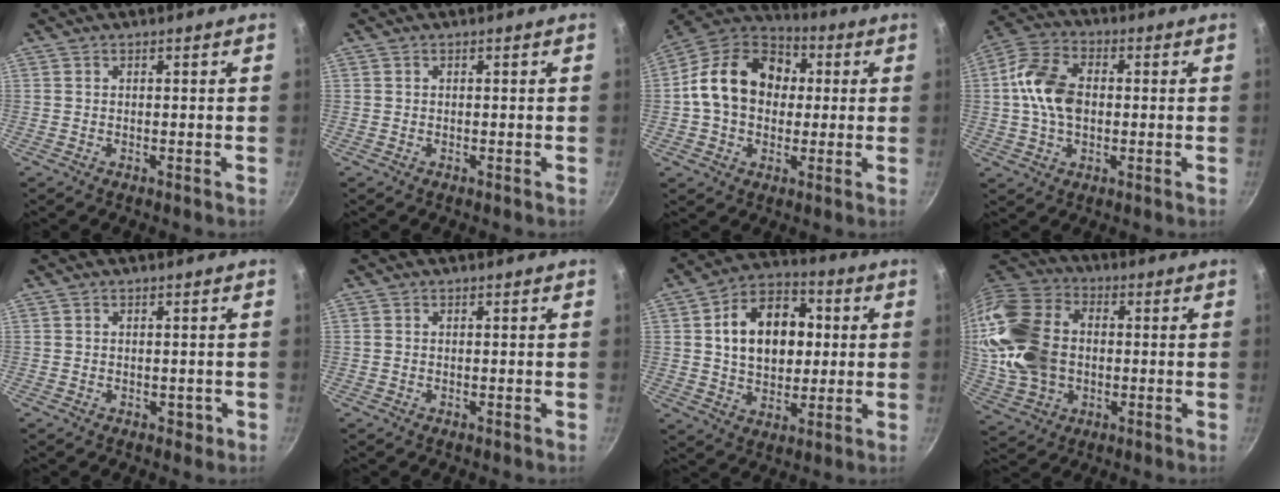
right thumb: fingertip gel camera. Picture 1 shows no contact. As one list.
[{"total": 0.0}, {"total": 17.7, "force": [1.8, 13.7, 11.1], "torque": [-0.161, 0.031, 0.015]}, {"total": 11.9, "force": [0.3, 8.0, 8.9], "torque": [-0.156, 0.024, -0.010]}, {"total": 1.3, "force": [-0.3, 1.0, 0.7], "torque": [0.000, 0.002, -0.002]}, {"total": 0.0}, {"total": 16.2, "force": [2.5, 11.5, 11.2], "torque": [-0.137, 0.016, 0.034]}, {"total": 19.3, "force": [0.1, 14.1, 13.1], "torque": [-0.242, 0.022, 0.006]}]